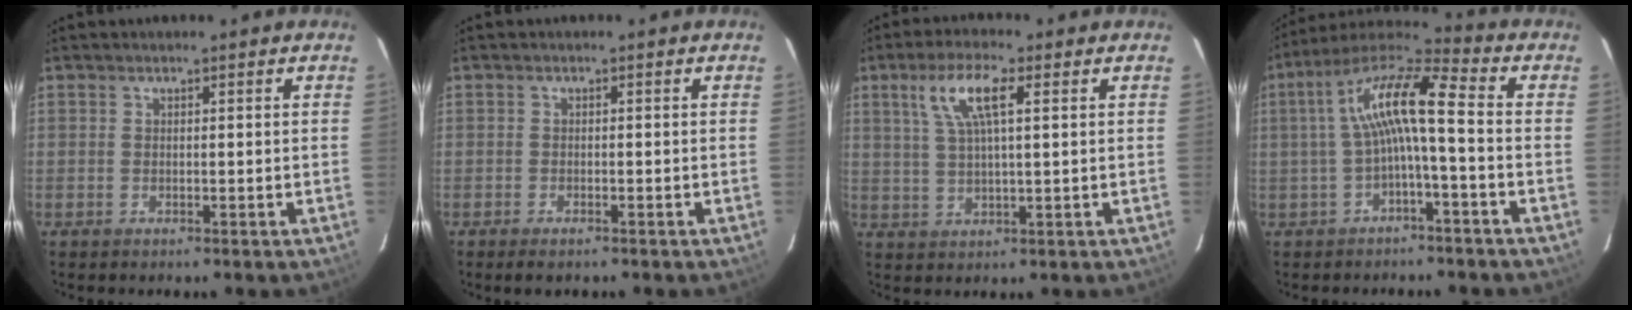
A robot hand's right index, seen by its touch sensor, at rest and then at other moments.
{"total": 2.1, "force": [-1.6, 0.7, 1.2], "torque": [-0.028, -0.005, -0.030]}
{"total": 8.1, "force": [3.1, 2.2, 7.1], "torque": [-0.141, 0.013, 0.061]}
{"total": 11.0, "force": [-0.8, 1.7, 10.9], "torque": [-0.220, 0.026, -0.019]}